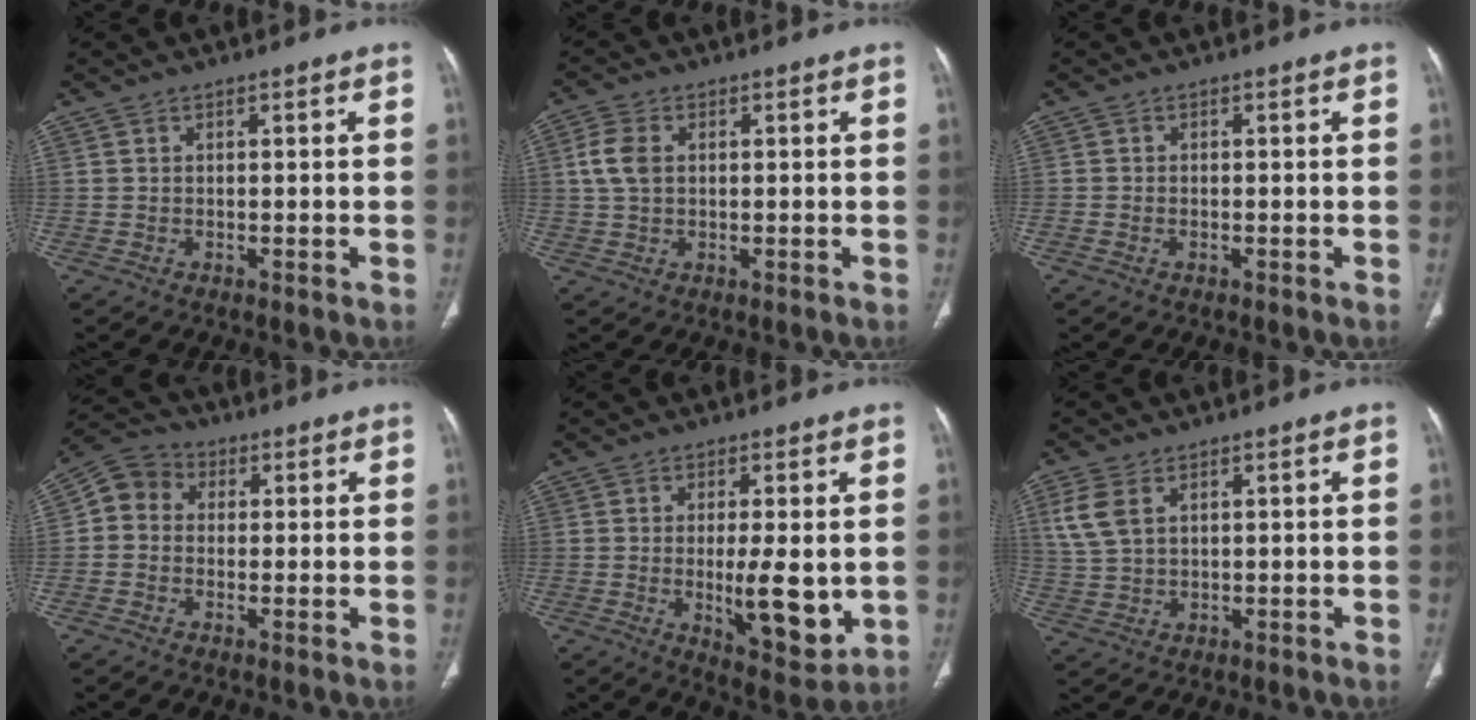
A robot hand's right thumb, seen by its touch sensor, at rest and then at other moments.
{"total": 5.1, "force": [0.9, 3.4, 3.6], "torque": [-0.083, 0.006, 0.015]}
{"total": 0.8, "force": [-0.3, 0.5, 0.5], "torque": [-0.010, 0.005, -0.008]}
{"total": 6.5, "force": [0.6, 5.6, 3.2], "torque": [-0.045, 0.019, -0.004]}
{"total": 11.1, "force": [-0.9, 3.8, 10.4], "torque": [-0.142, -0.025, -0.004]}
{"total": 4.2, "force": [1.7, 2.6, 2.7], "torque": [-0.061, -0.001, 0.042]}